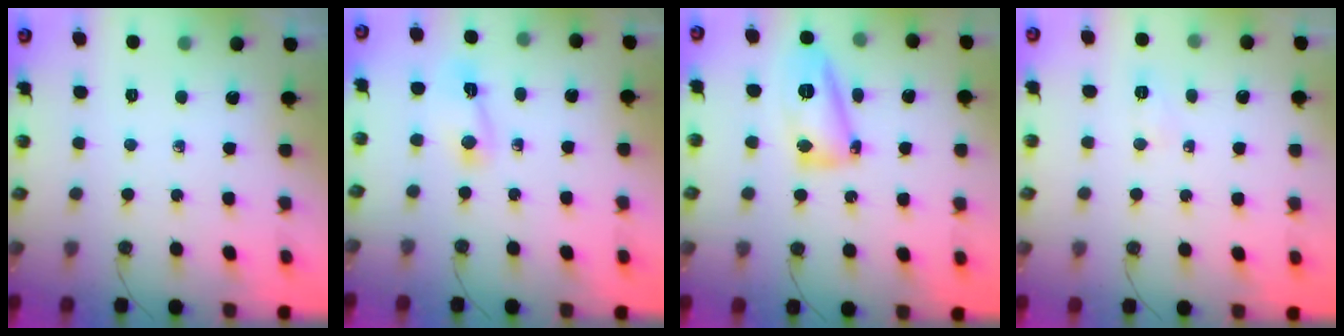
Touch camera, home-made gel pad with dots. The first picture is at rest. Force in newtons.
{"total": 3.0, "press": 3.0, "slide": 0.3}
{"total": 14.0, "press": 14.0, "slide": 1.2}
{"total": 16.7, "press": 4.8, "slide": 16.0}